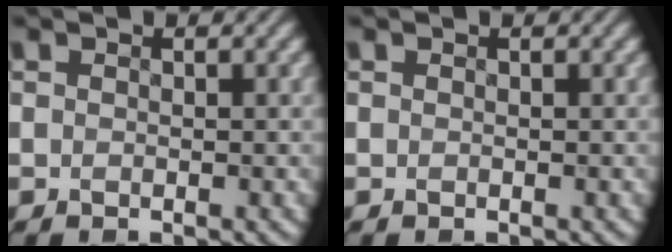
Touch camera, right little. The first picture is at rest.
{"total": 0.0}